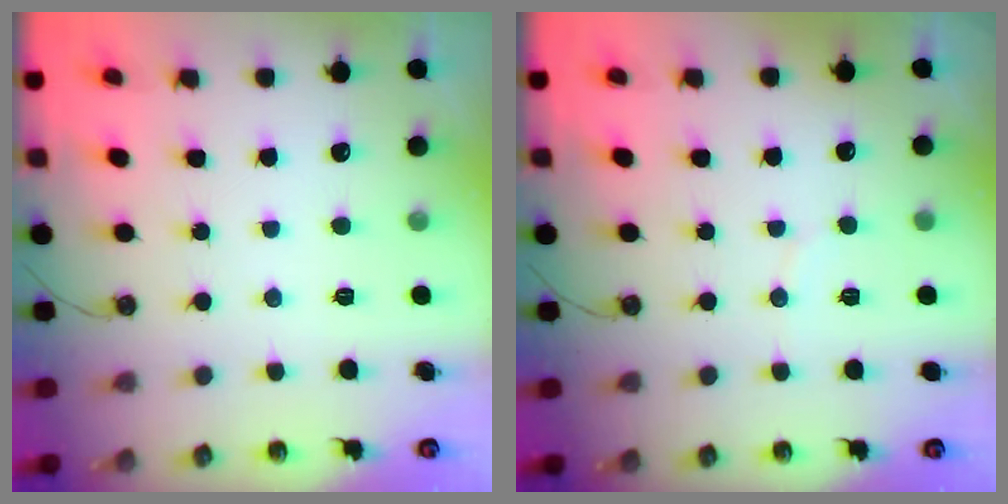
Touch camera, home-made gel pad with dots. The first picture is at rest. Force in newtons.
{"total": 3.2, "press": 3.2, "slide": 0.3}